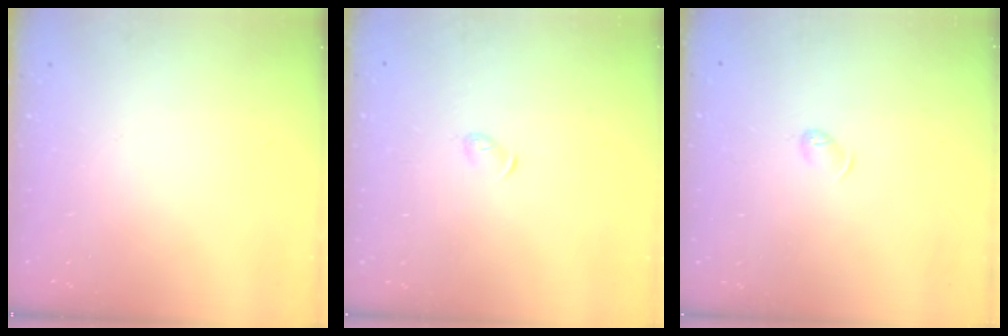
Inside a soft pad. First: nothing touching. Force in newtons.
{"total": 3.6, "press": 3.5, "slide": 0.8}
{"total": 4.0, "press": 4.0, "slide": 0.7}